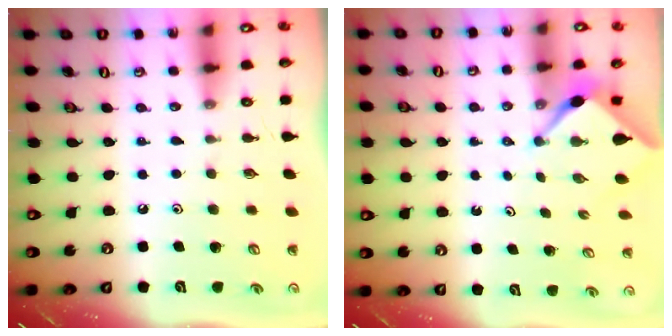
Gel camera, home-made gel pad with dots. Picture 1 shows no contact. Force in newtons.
{"total": 2.2, "press": 2.1, "slide": 0.3}